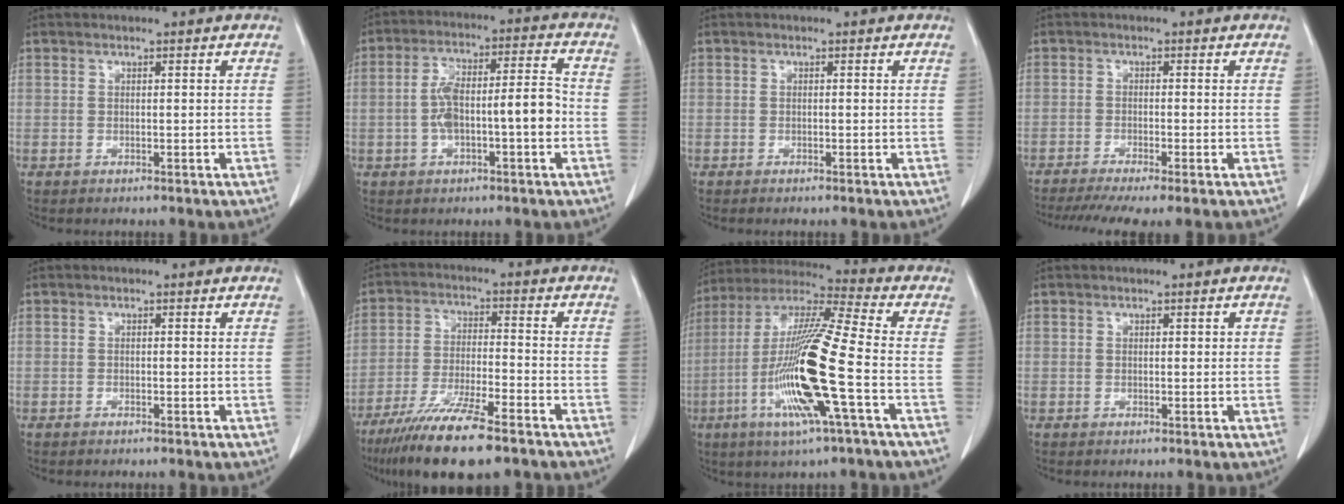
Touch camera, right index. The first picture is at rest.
{"total": 10.5, "force": [-1.8, 2.3, 10.1], "torque": [-0.181, 0.031, -0.029]}
{"total": 0.0}
{"total": 8.0, "force": [-6.2, 0.4, 5.0], "torque": [-0.076, -0.012, -0.098]}
{"total": 0.0}
{"total": 13.5, "force": [-9.7, 1.6, 9.3], "torque": [-0.175, -0.036, -0.167]}
{"total": 18.0, "force": [-5.0, -0.2, 17.3], "torque": [-0.353, -0.016, -0.105]}
{"total": 0.7, "force": [0.2, 0.4, 0.6], "torque": [-0.008, 0.005, 0.005]}